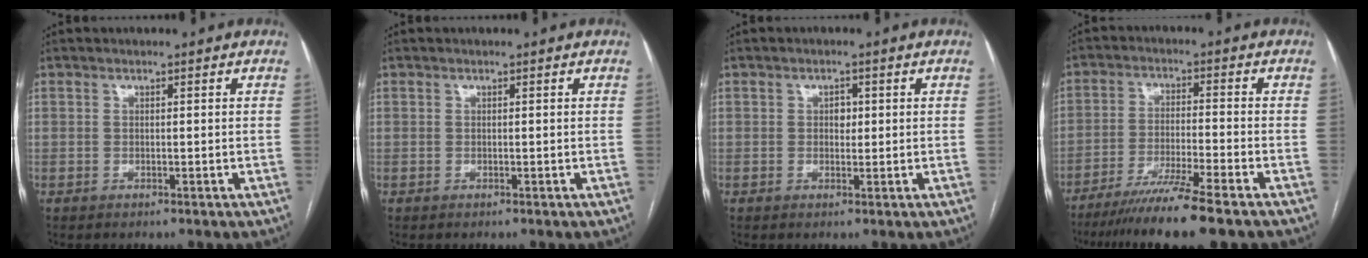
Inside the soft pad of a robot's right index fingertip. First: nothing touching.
{"total": 0.0}
{"total": 1.6, "force": [0.3, 1.2, 1.2], "torque": [-0.013, 0.002, 0.004]}
{"total": 11.4, "force": [-8.8, -1.1, 7.1], "torque": [-0.110, -0.036, -0.144]}